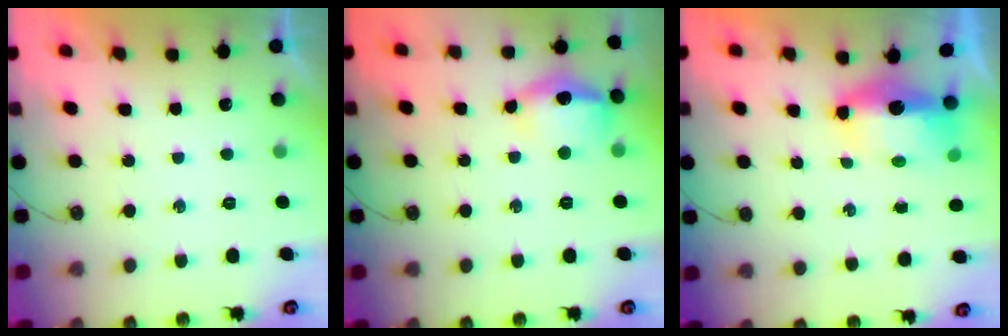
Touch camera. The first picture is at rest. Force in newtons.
{"total": 13.9, "press": 13.8, "slide": 1.3}
{"total": 8.1, "press": 7.6, "slide": 2.8}